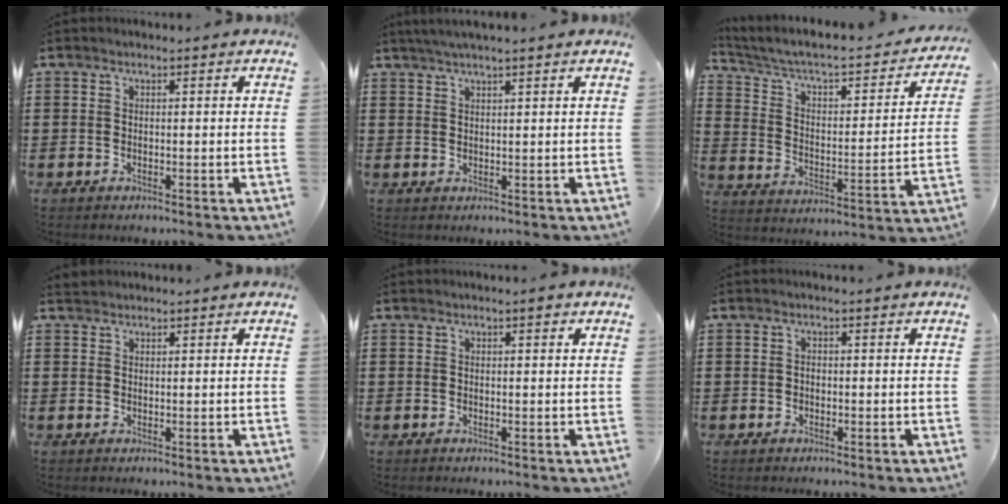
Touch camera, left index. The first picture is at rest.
{"total": 2.1, "force": [1.7, -0.3, 1.1], "torque": [-0.023, 0.002, 0.033]}
{"total": 4.8, "force": [3.7, 1.4, 2.8], "torque": [-0.073, -0.034, 0.053]}
{"total": 1.1, "force": [1.0, 0.3, 0.2], "torque": [-0.006, 0.001, 0.021]}
{"total": 1.0, "force": [0.4, 0.2, 0.8], "torque": [-0.008, 0.000, 0.005]}
{"total": 0.6, "force": [-0.2, 0.5, 0.4], "torque": [-0.010, 0.001, -0.003]}